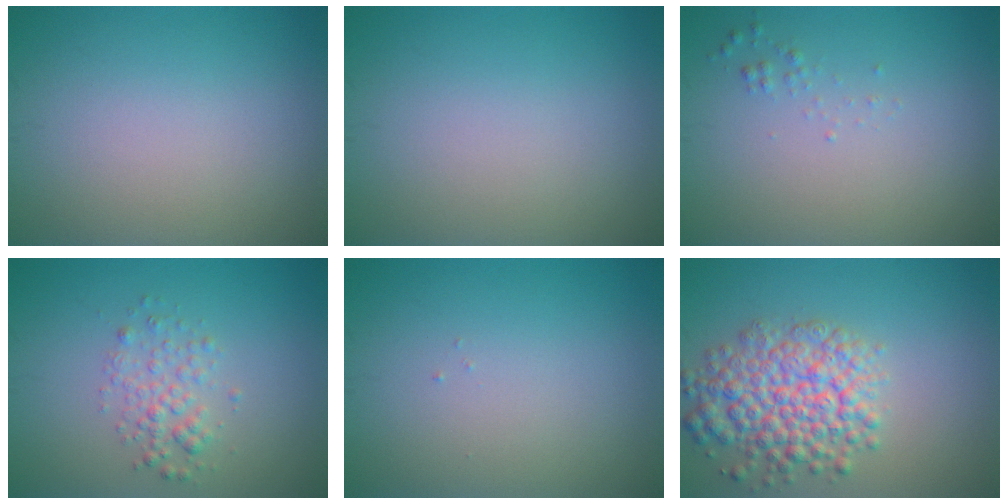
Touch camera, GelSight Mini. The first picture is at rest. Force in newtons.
{"total": 0.0}
{"total": 0.6, "press": 0.6, "slide": 0.0}
{"total": 2.2, "press": 2.2, "slide": 0.1}
{"total": 0.0}
{"total": 6.5, "press": 6.5, "slide": 0.2}